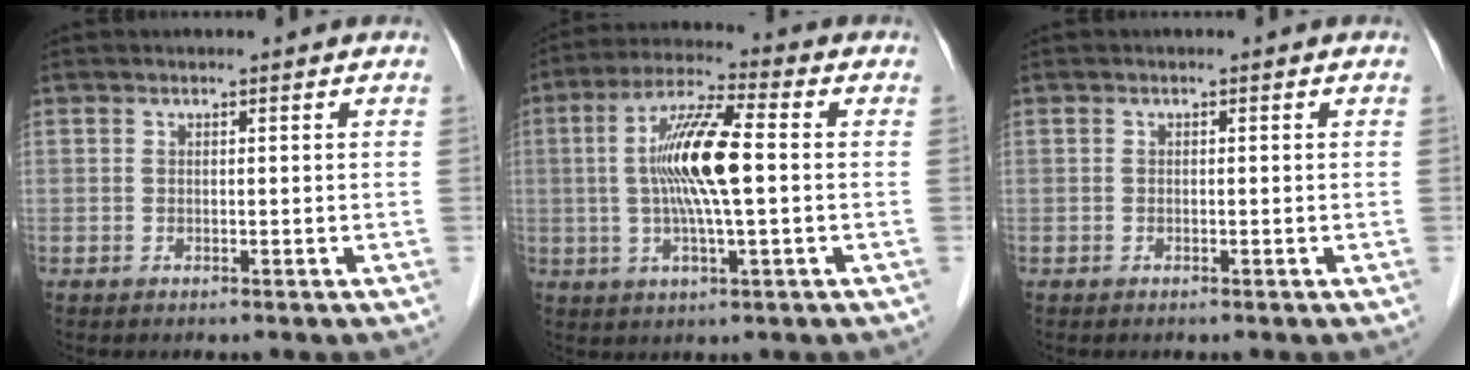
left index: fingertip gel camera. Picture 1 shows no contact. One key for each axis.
{"total": 11.2, "fx": 0.2, "fy": 1.2, "fz": 11.2, "tx": -0.222, "ty": 0.007, "tz": -0.002}
{"total": 0.0}